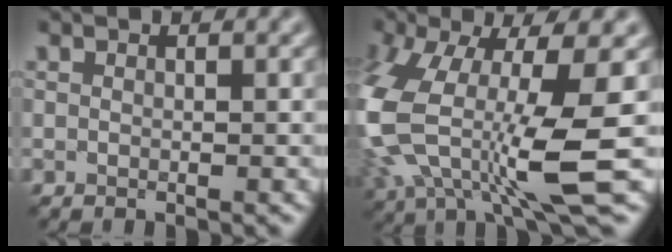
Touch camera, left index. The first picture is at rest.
{"total": 12.9, "force": [-1.6, 5.4, 11.6], "torque": [-0.258, -0.032, -0.025]}